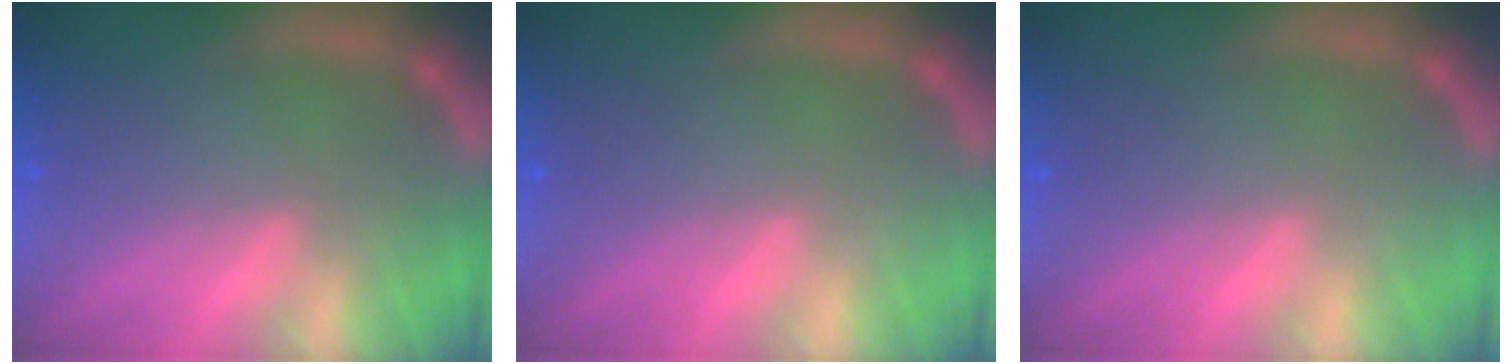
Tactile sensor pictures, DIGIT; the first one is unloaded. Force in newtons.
{"total": 0.0}
{"total": 0.0}